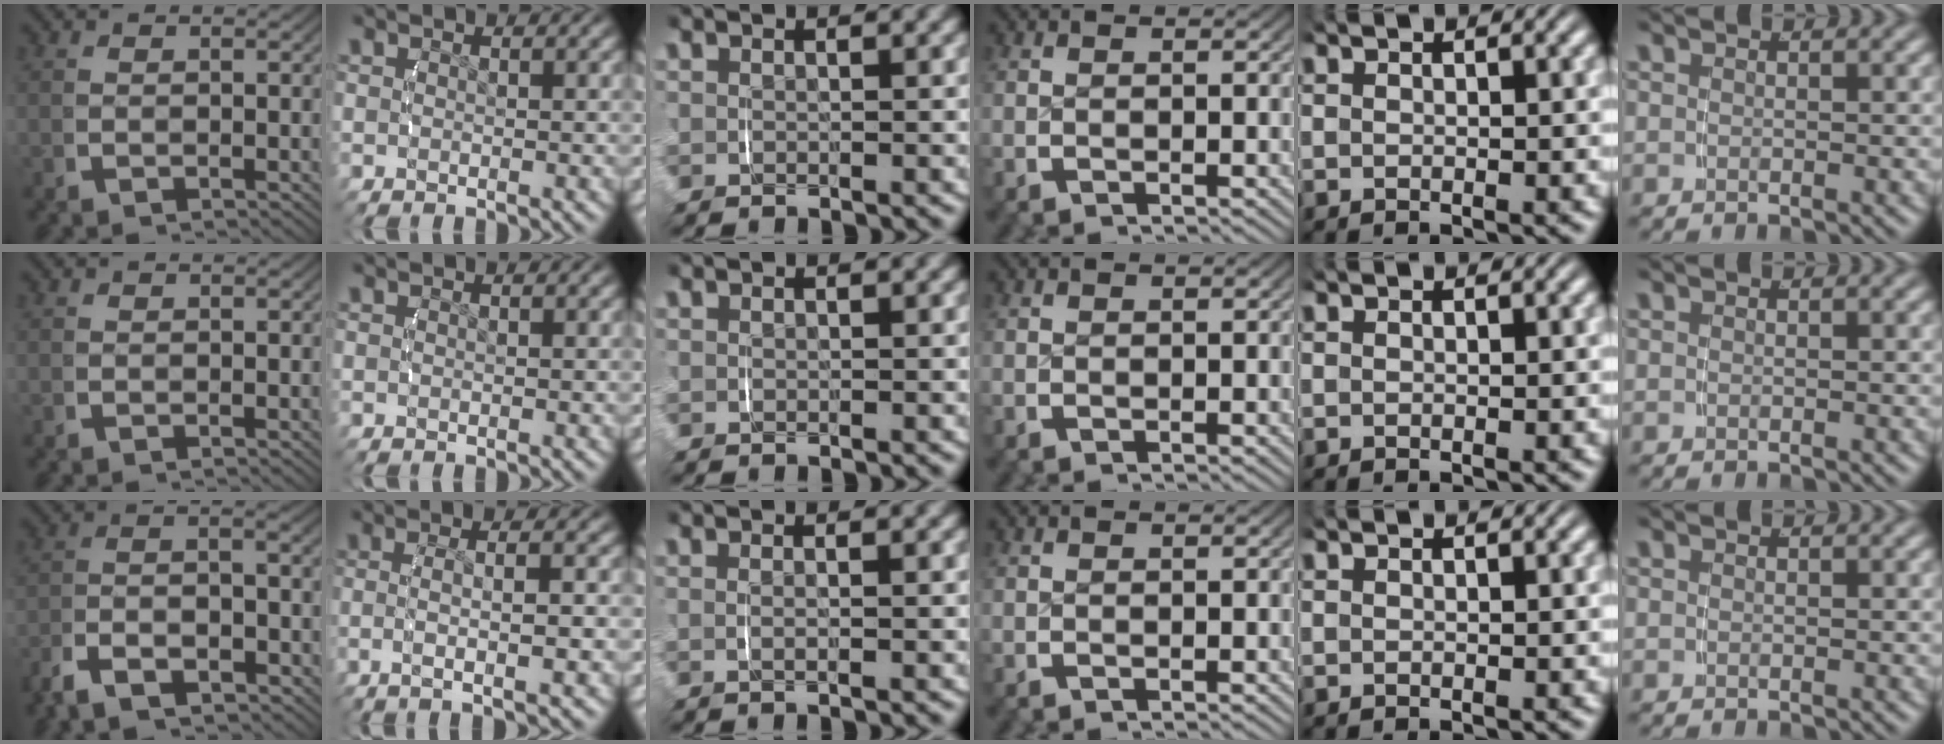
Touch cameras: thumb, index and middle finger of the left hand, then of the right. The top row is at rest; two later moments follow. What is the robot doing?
{"motion": "lift_and_place", "object": "scarf"}